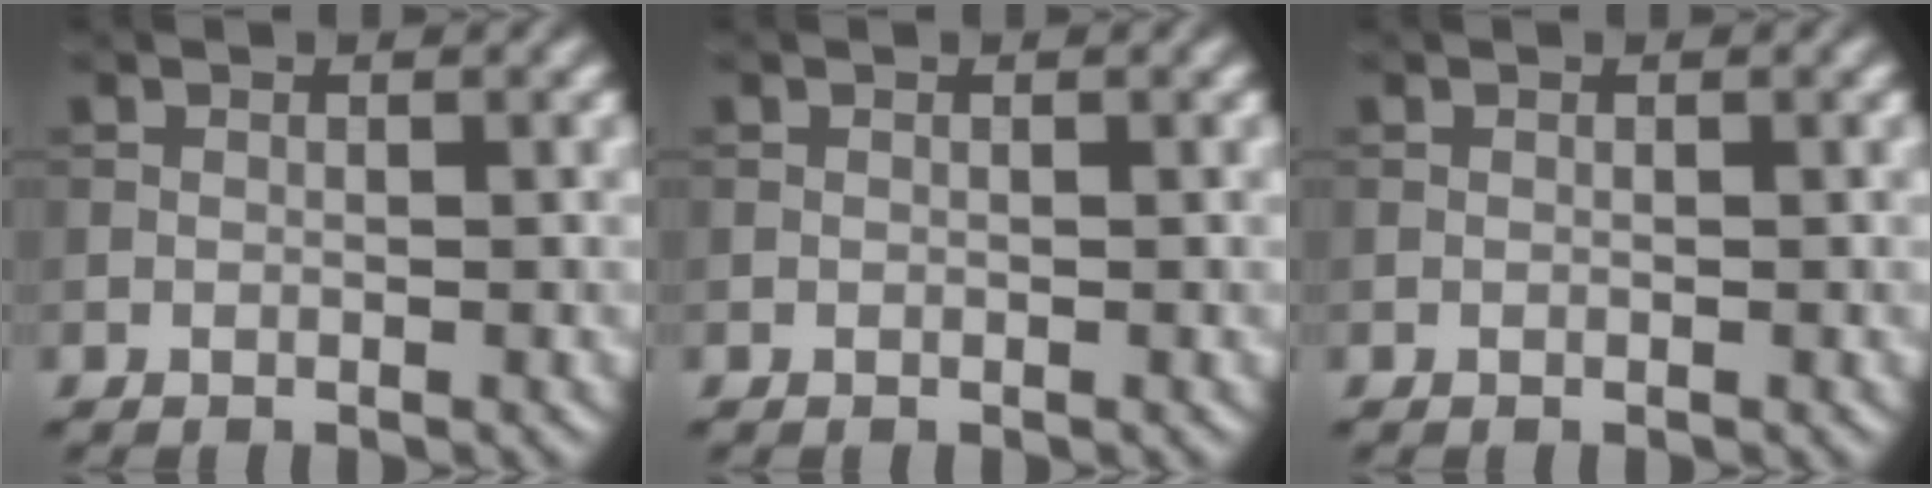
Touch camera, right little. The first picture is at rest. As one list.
[{"total": 0.0}, {"total": 0.0}]